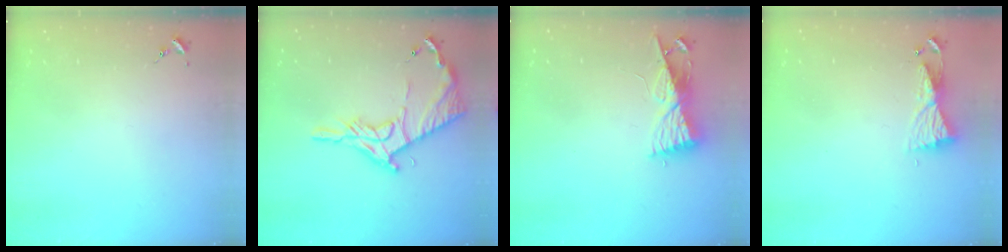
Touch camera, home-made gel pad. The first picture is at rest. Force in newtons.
{"total": 16.6, "press": 16.6, "slide": 1.4}
{"total": 8.5, "press": 8.5, "slide": 0.8}
{"total": 5.9, "press": 5.9, "slide": 0.6}